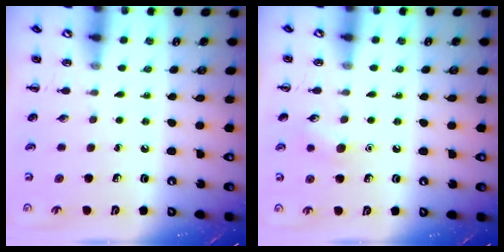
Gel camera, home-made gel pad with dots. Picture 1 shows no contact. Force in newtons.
{"total": 5.8, "press": 5.7, "slide": 1.3}